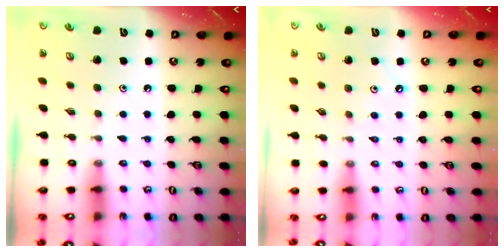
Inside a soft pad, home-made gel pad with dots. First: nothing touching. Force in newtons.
{"total": 1.6, "press": 1.5, "slide": 0.4}